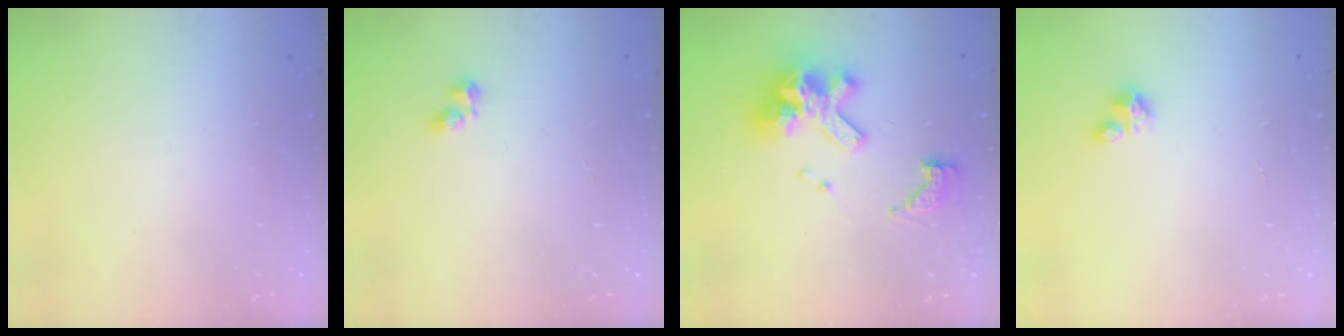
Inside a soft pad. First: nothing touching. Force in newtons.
{"total": 2.5, "press": 2.3, "slide": 0.9}
{"total": 14.4, "press": 14.4, "slide": 1.6}
{"total": 2.8, "press": 2.8, "slide": 0.2}